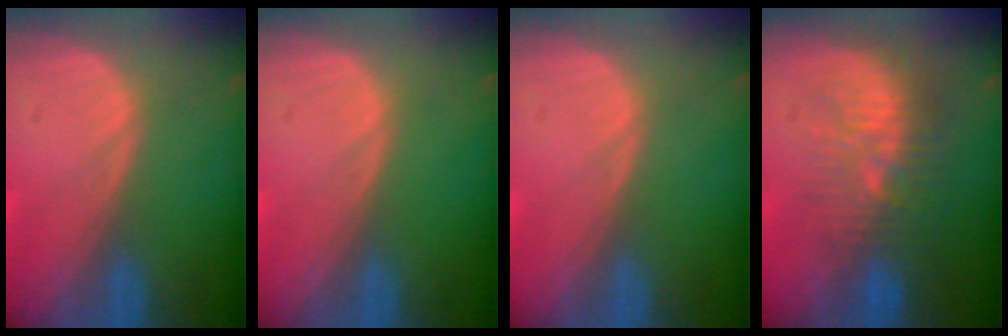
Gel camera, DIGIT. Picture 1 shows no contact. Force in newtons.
{"total": 0.0}
{"total": 0.0}
{"total": 9.7, "press": 9.1, "slide": 3.6}